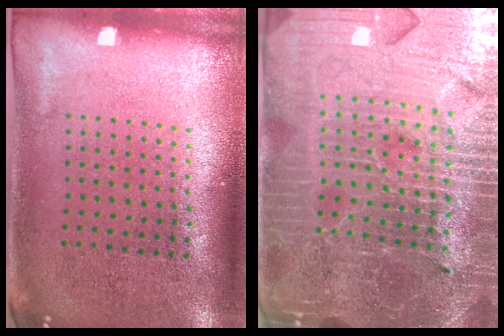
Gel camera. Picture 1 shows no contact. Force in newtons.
{"total": 5.0, "press": 4.7, "slide": 1.7}